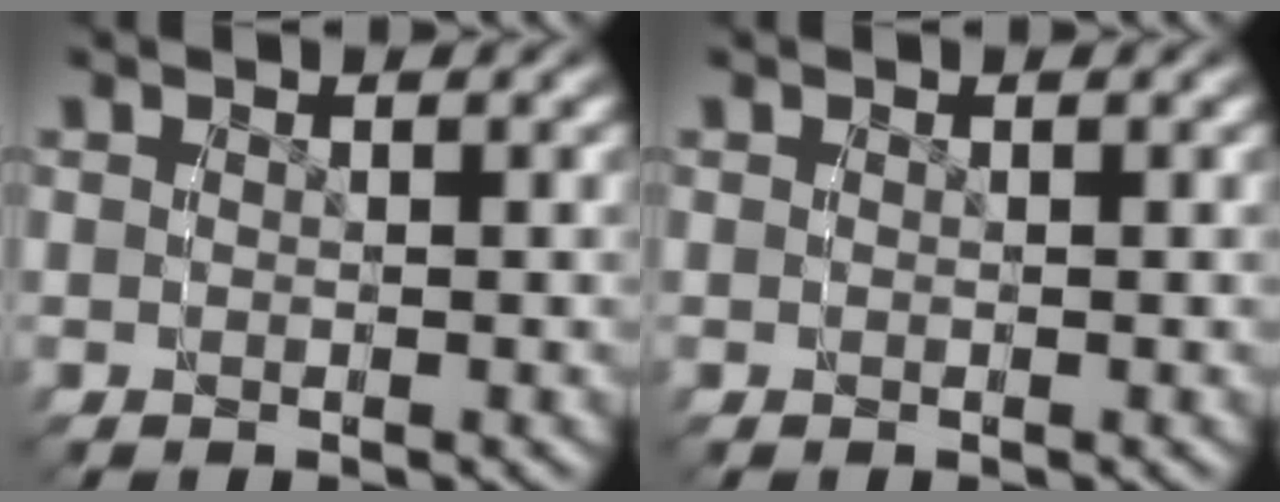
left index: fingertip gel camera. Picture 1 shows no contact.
{"total": 0.0}